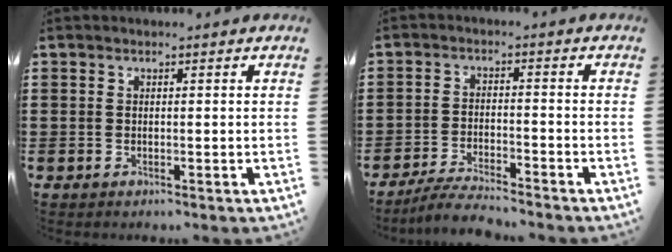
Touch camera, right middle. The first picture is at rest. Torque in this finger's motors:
{"motor_torque": [0.26, -0.22, 0.05, 0.04]}